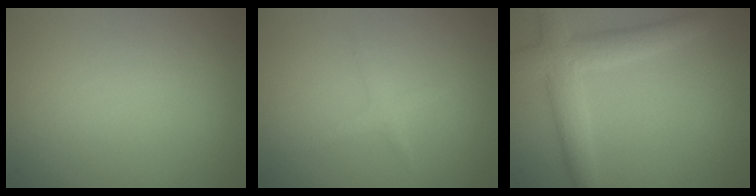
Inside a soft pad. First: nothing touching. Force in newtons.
{"total": 1.3, "press": 1.3, "slide": 0.0}
{"total": 4.7, "press": 4.7, "slide": 0.4}